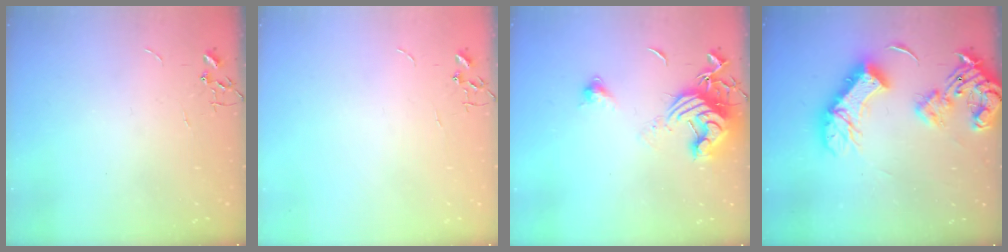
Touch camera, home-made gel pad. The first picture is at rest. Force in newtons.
{"total": 0.0}
{"total": 12.9, "press": 12.8, "slide": 1.6}
{"total": 21.9, "press": 21.7, "slide": 2.7}